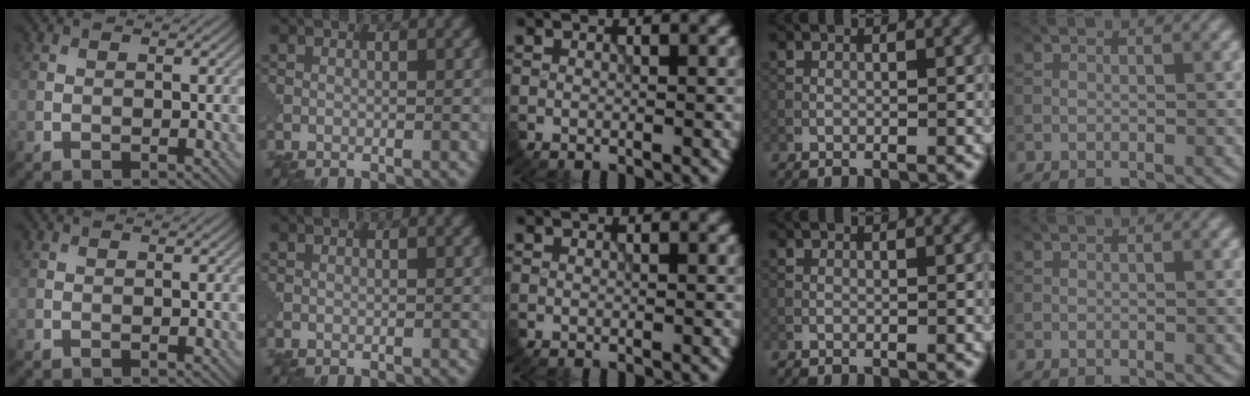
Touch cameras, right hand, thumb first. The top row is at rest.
{}